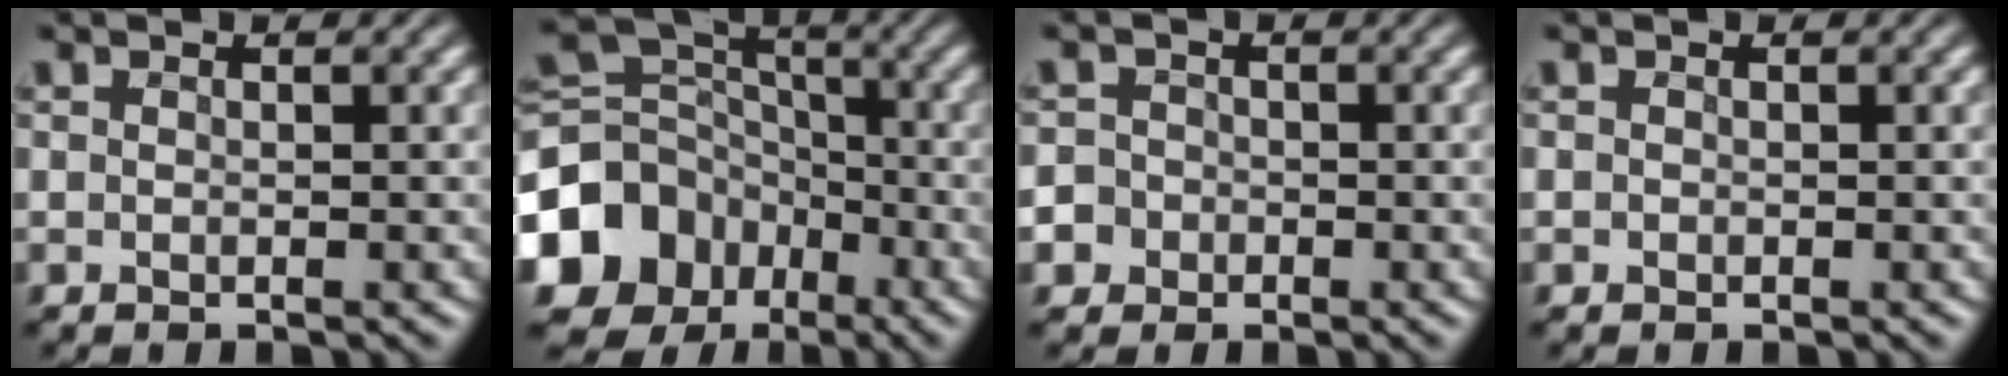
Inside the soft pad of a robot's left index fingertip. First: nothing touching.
{"total": 11.6, "force": [-5.4, 9.3, 4.3], "torque": [-0.125, -0.001, -0.115]}
{"total": 3.9, "force": [-1.9, 3.4, 0.6], "torque": [0.003, 0.003, -0.051]}
{"total": 0.0}